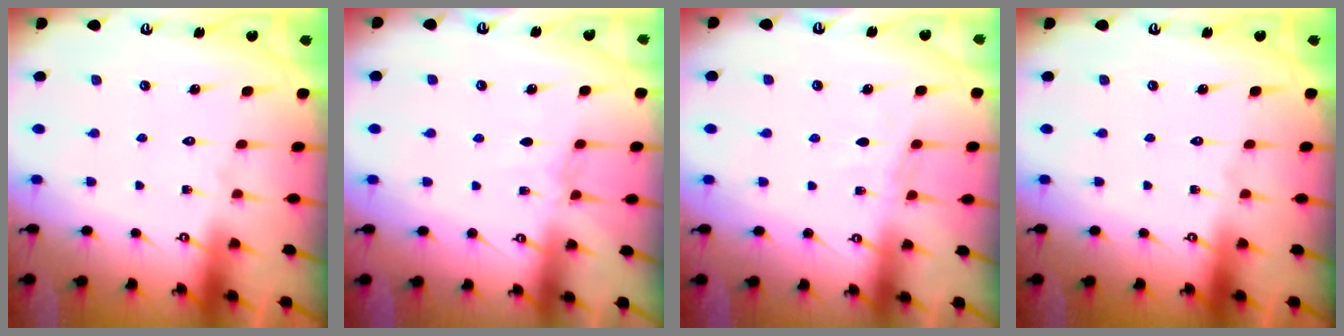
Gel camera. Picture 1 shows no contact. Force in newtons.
{"total": 2.5, "press": 2.5, "slide": 0.3}
{"total": 3.2, "press": 3.2, "slide": 0.4}
{"total": 0.0}